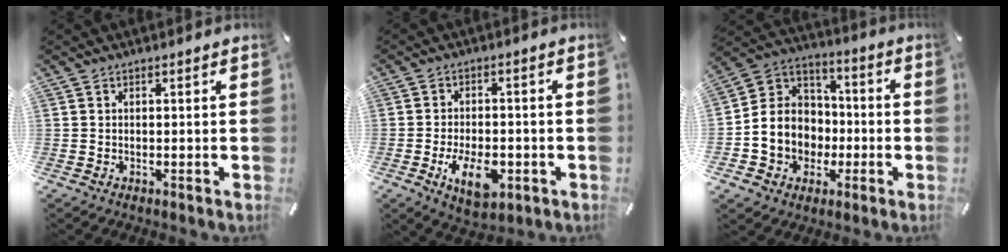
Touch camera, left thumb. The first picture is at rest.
{"total": 9.2, "force": [-3.2, 5.3, 6.9], "torque": [-0.127, -0.001, -0.057]}
{"total": 12.1, "force": [-3.4, 11.2, 3.1], "torque": [-0.082, 0.015, -0.055]}